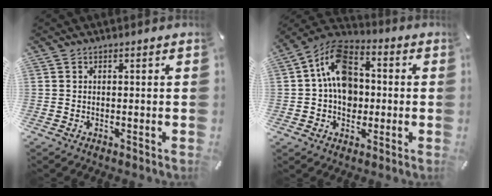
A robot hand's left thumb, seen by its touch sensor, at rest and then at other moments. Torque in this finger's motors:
{"motor_torque": [1.70, 3.10, 1.00, 0.56, 0.26]}